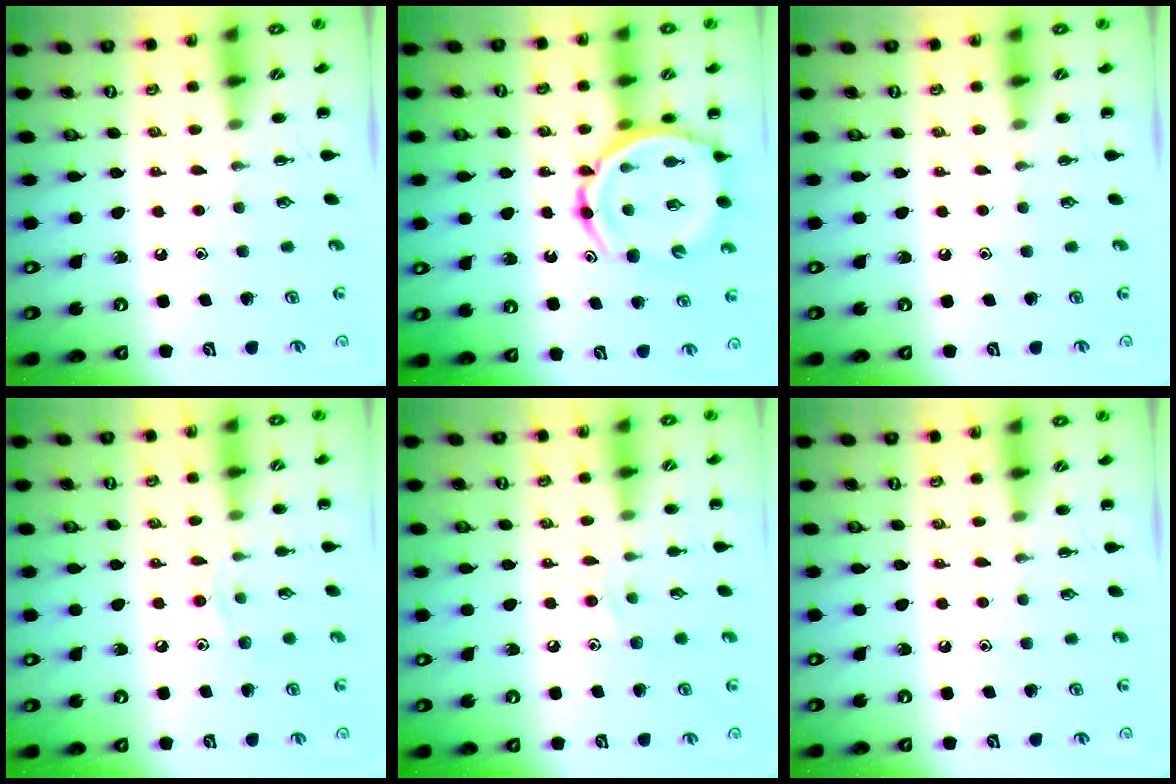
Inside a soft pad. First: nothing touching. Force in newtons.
{"total": 13.7, "press": 13.2, "slide": 3.6}
{"total": 0.0}
{"total": 7.6, "press": 7.4, "slide": 1.8}
{"total": 6.0, "press": 5.8, "slide": 1.6}
{"total": 0.0}